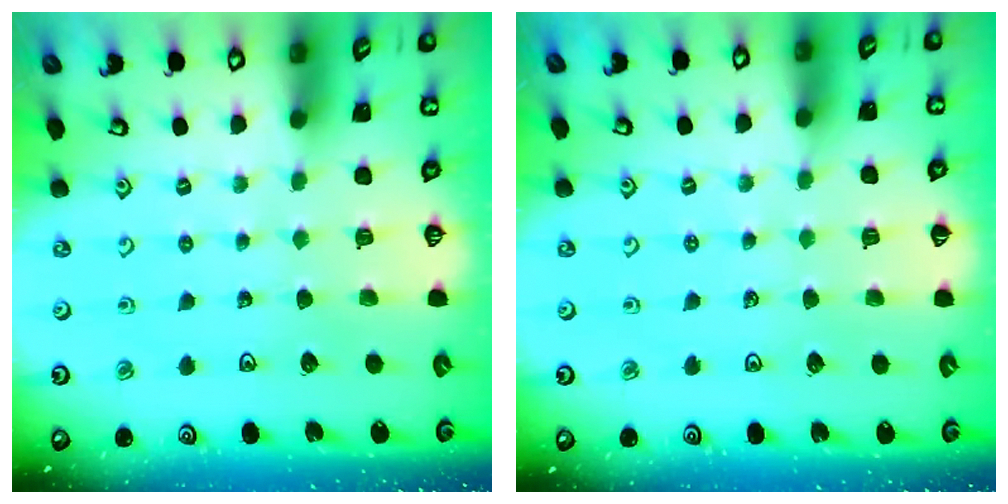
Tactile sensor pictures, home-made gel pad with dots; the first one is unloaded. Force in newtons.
{"total": 1.3, "press": 1.3, "slide": 0.2}